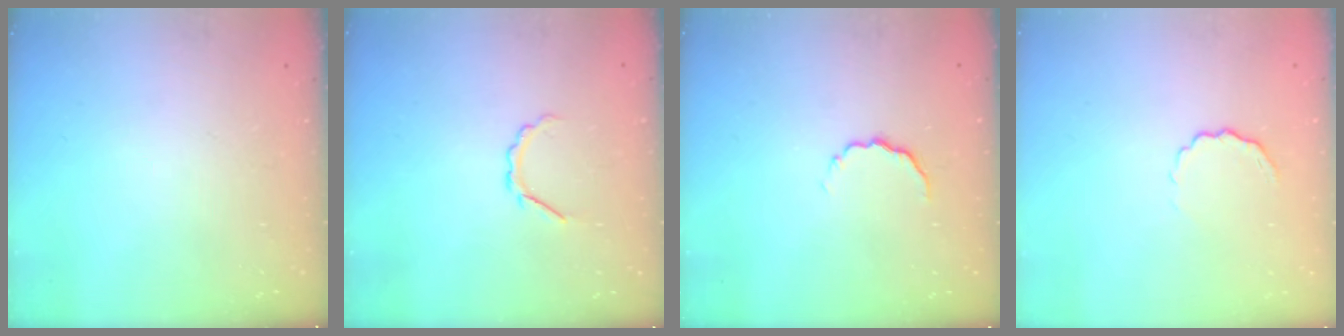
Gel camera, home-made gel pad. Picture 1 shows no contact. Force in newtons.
{"total": 3.1, "press": 3.0, "slide": 0.7}
{"total": 4.0, "press": 3.9, "slide": 0.9}
{"total": 3.9, "press": 3.9, "slide": 0.8}